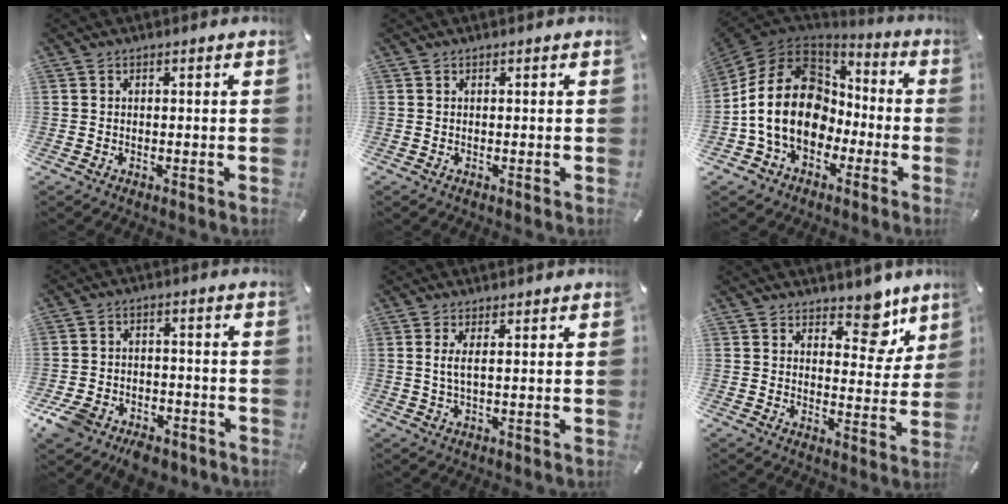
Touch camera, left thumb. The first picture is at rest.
{"total": 0.0}
{"total": 20.0, "force": [-2.4, 15.6, 12.3], "torque": [-0.245, 0.017, -0.040]}
{"total": 8.4, "force": [-5.7, 4.9, 3.7], "torque": [-0.070, 0.037, -0.104]}
{"total": 2.9, "force": [0.7, 0.6, 2.7], "torque": [-0.057, -0.001, 0.012]}
{"total": 9.8, "force": [7.1, 5.1, 4.5], "torque": [-0.025, -0.058, 0.116]}